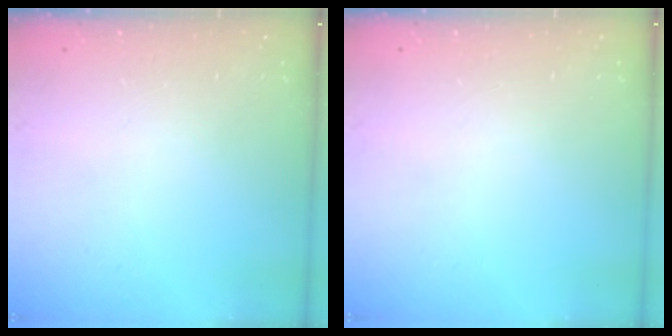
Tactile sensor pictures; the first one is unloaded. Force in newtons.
{"total": 0.0}